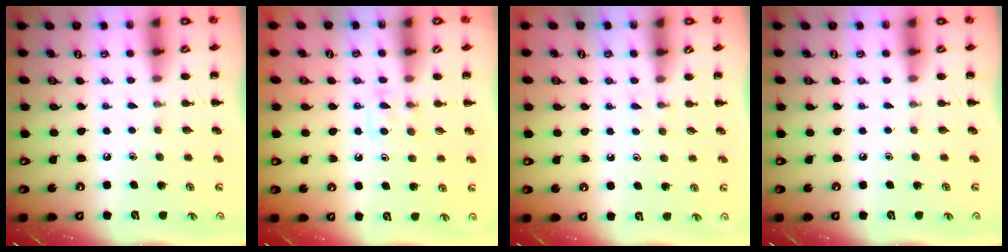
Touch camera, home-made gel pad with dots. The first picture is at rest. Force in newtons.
{"total": 5.3, "press": 5.0, "slide": 1.8}
{"total": 2.1, "press": 1.8, "slide": 0.9}
{"total": 0.0}